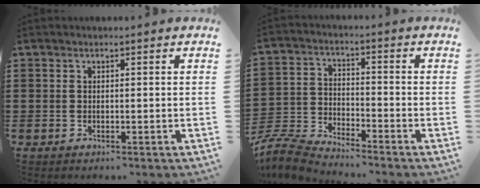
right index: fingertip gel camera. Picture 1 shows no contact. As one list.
[{"total": 6.4, "force": [-6.3, 0.1, 1.1], "torque": [-0.049, -0.006, -0.131]}]